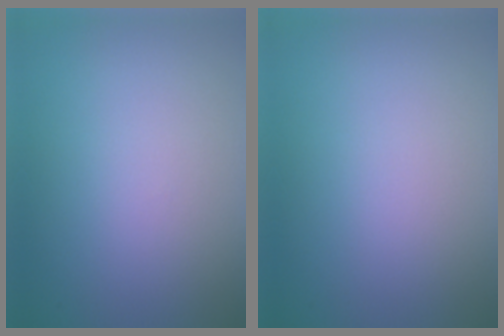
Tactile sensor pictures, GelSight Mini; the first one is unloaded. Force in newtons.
{"total": 0.0}